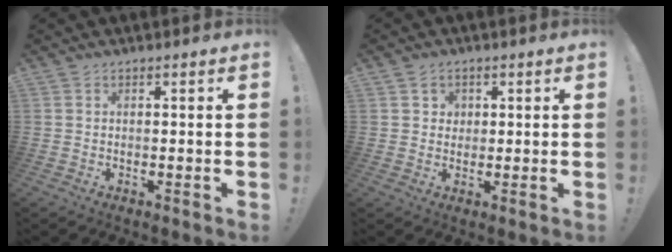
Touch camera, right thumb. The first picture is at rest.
{"total": 3.2, "force": [1.4, 2.8, 0.5], "torque": [-0.004, -0.005, 0.023]}